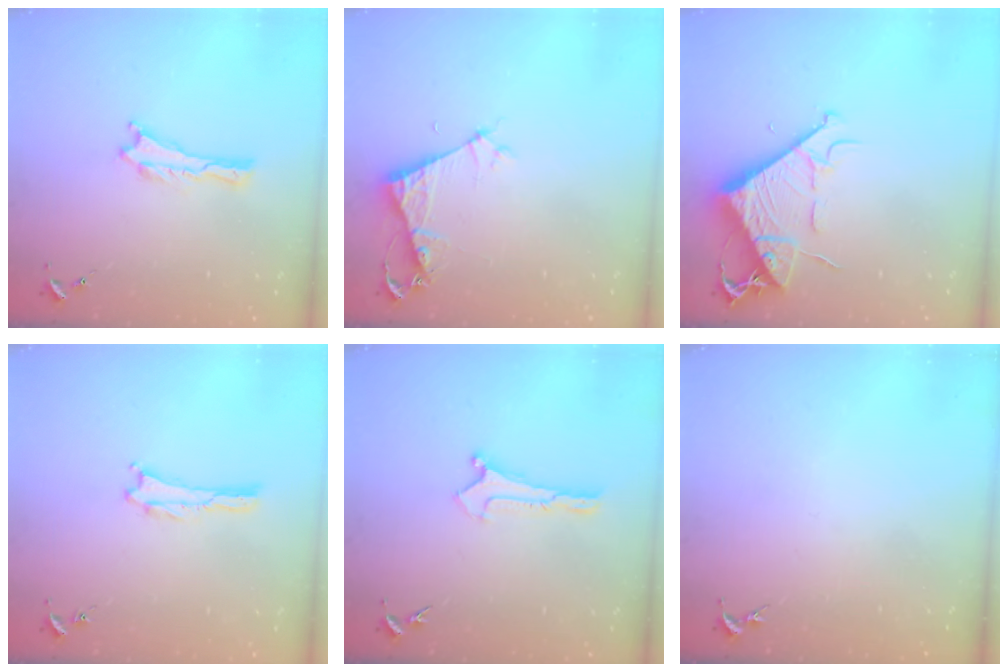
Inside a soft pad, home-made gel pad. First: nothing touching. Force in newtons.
{"total": 4.0, "press": 4.0, "slide": 0.3}
{"total": 8.4, "press": 8.3, "slide": 1.1}
{"total": 0.0}
{"total": 0.0}
{"total": 0.0}